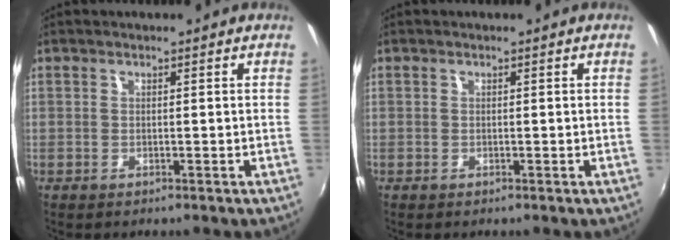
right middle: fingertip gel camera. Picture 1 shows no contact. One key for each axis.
{"total": 0.0}